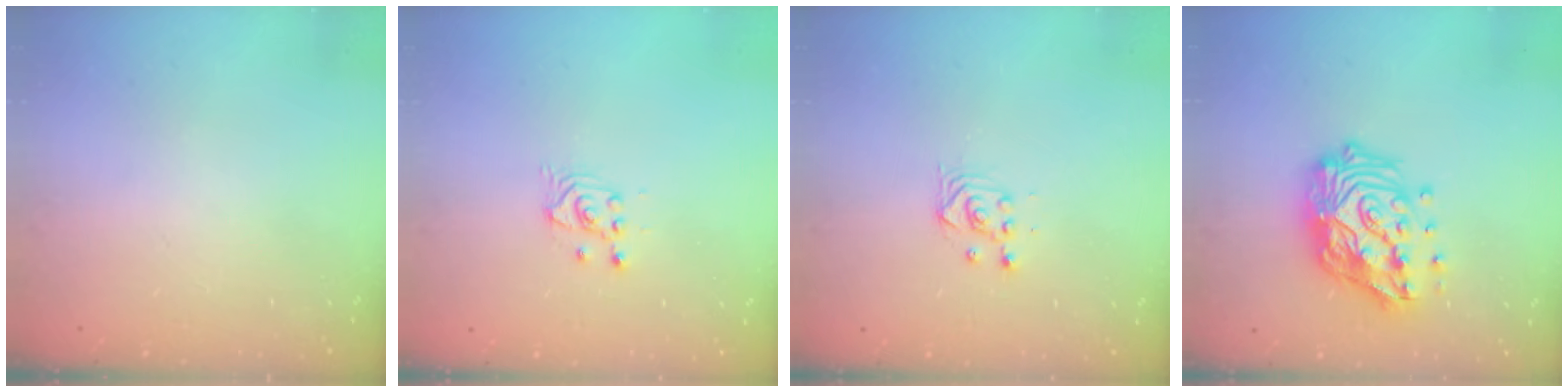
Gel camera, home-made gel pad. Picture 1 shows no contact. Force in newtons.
{"total": 2.6, "press": 2.5, "slide": 0.3}
{"total": 3.3, "press": 3.3, "slide": 0.4}
{"total": 18.5, "press": 18.4, "slide": 2.2}